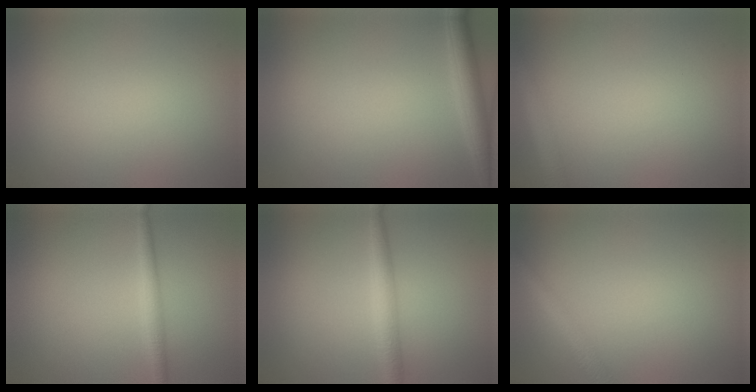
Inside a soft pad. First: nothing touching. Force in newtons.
{"total": 3.0, "press": 3.0, "slide": 0.2}
{"total": 2.4, "press": 2.4, "slide": 0.1}
{"total": 1.7, "press": 1.7, "slide": 0.1}
{"total": 2.4, "press": 2.4, "slide": 0.0}
{"total": 2.0, "press": 2.0, "slide": 0.0}